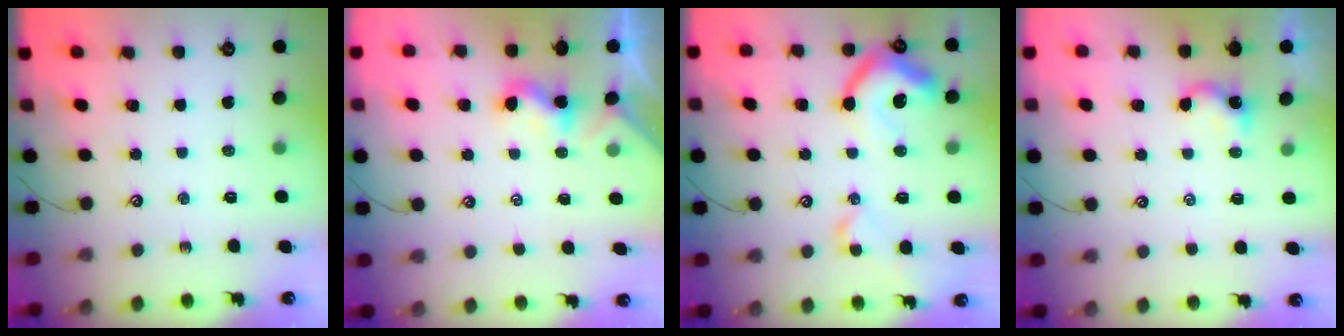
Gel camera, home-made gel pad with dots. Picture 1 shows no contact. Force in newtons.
{"total": 1.7, "press": 1.7, "slide": 0.3}
{"total": 13.1, "press": 13.0, "slide": 1.7}
{"total": 1.2, "press": 1.1, "slide": 0.3}